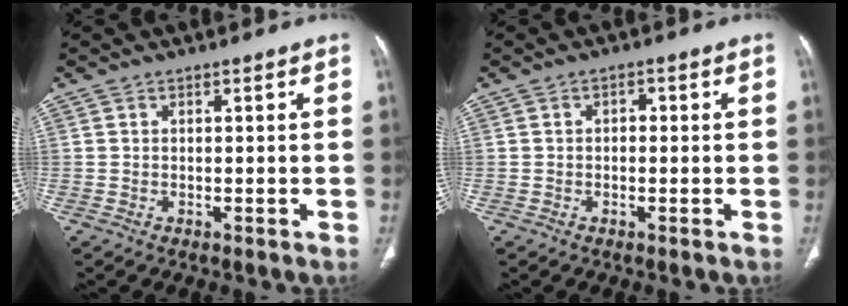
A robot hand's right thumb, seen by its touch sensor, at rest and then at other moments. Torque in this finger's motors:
{"motor_torque": [0.05, -0.70, 0.04, 0.13, 0.07]}